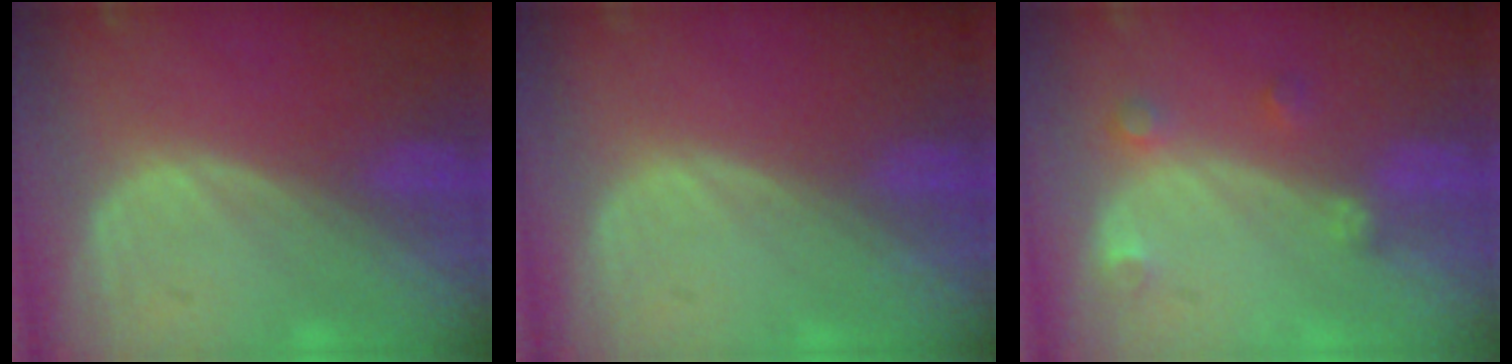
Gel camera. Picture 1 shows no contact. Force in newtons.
{"total": 0.0}
{"total": 2.6, "press": 2.5, "slide": 0.5}